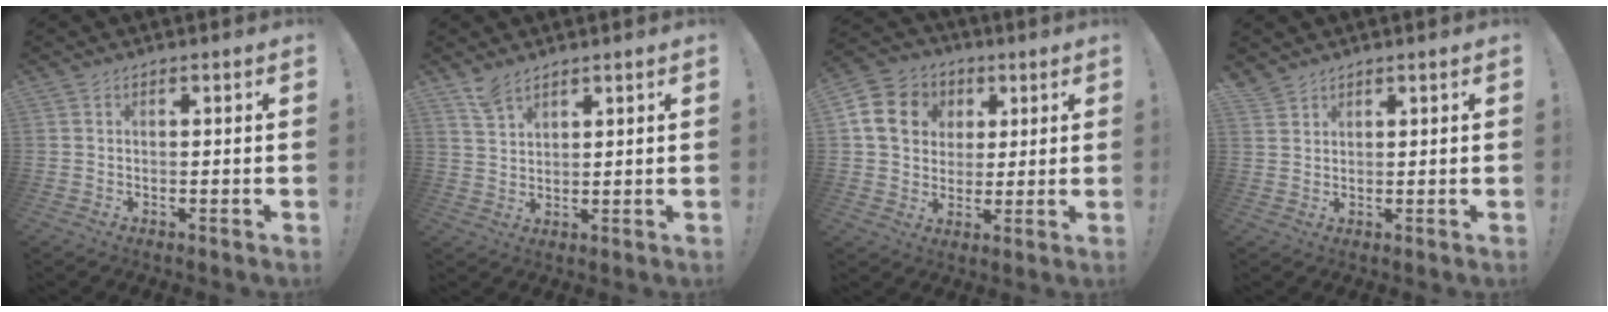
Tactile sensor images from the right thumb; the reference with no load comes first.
{"total": 4.9, "force": [4.1, 1.9, 2.0], "torque": [-0.035, -0.021, 0.077]}
{"total": 13.0, "force": [3.4, 11.2, 5.7], "torque": [-0.085, 0.003, 0.074]}
{"total": 2.4, "force": [2.2, 0.9, 0.3], "torque": [-0.009, -0.013, 0.044]}